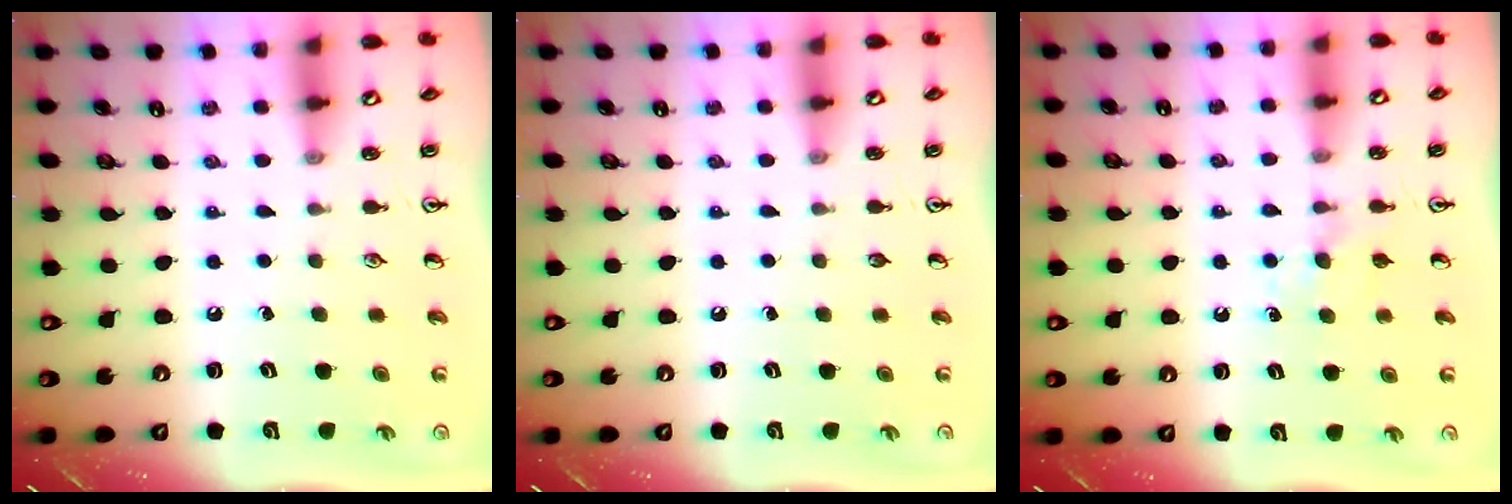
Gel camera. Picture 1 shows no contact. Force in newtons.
{"total": 0.0}
{"total": 3.6, "press": 3.6, "slide": 0.7}